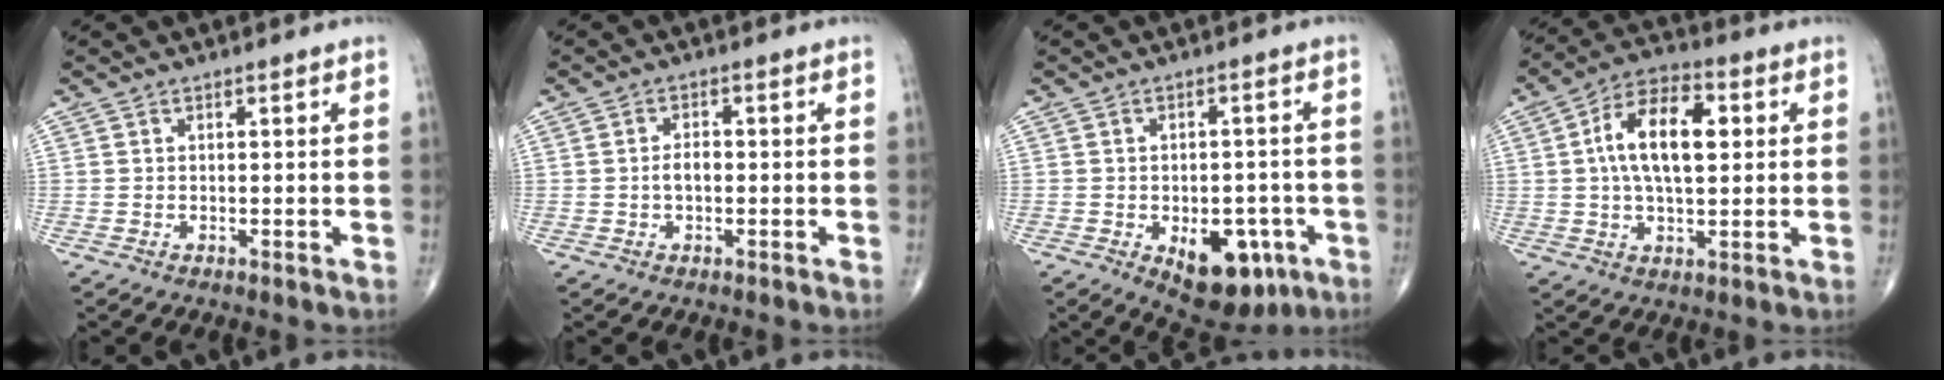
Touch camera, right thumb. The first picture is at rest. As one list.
[{"total": 2.4, "force": [-0.4, 1.4, 1.9], "torque": [-0.032, 0.007, -0.010]}, {"total": 12.3, "force": [-4.9, 7.0, 8.9], "torque": [-0.092, 0.016, -0.056]}, {"total": 13.2, "force": [2.0, 6.7, 11.2], "torque": [-0.193, 0.018, 0.028]}]